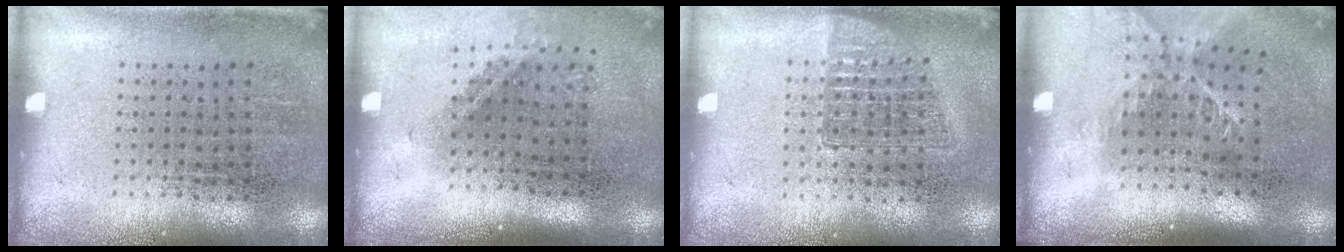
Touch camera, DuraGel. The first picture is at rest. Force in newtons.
{"total": 1.4, "press": 1.0, "slide": 1.1}
{"total": 1.1, "press": 1.0, "slide": 0.6}
{"total": 1.7, "press": 1.3, "slide": 1.1}